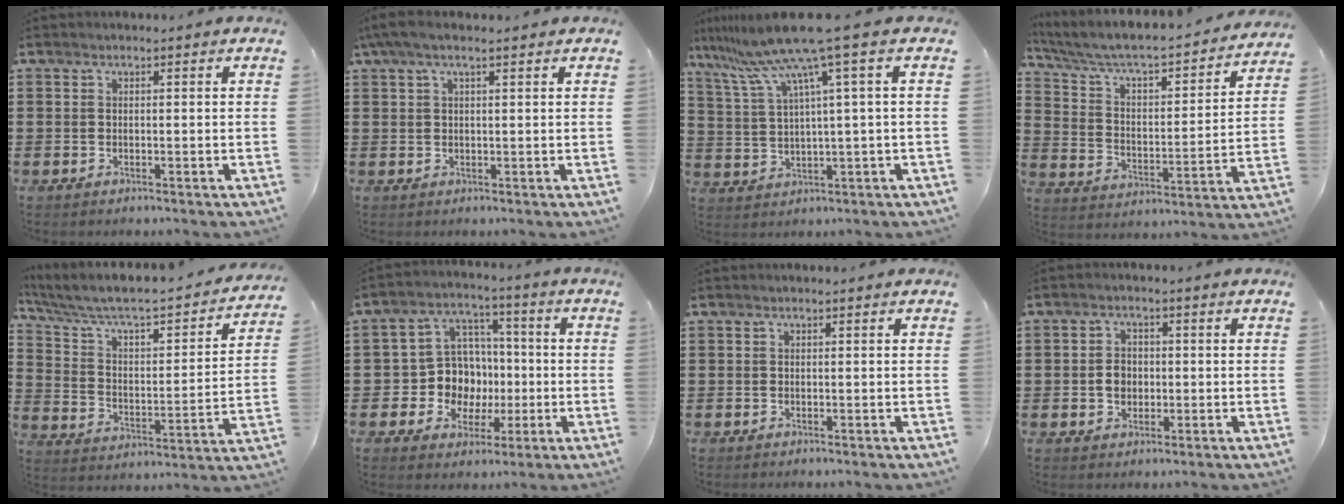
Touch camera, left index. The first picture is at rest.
{"total": 2.9, "force": [1.4, 0.6, 2.5], "torque": [-0.050, 0.003, 0.023]}
{"total": 10.6, "force": [6.3, -0.6, 8.4], "torque": [-0.203, -0.036, 0.099]}
{"total": 4.8, "force": [4.1, 1.0, 2.4], "torque": [-0.068, -0.039, 0.059]}
{"total": 4.9, "force": [4.0, 1.3, 2.6], "torque": [-0.074, -0.040, 0.057]}
{"total": 9.4, "force": [-0.6, 8.9, 2.9], "torque": [-0.085, 0.009, -0.002]}
{"total": 0.0}
{"total": 3.1, "force": [-0.4, 2.4, 1.8], "torque": [-0.033, 0.002, -0.013]}